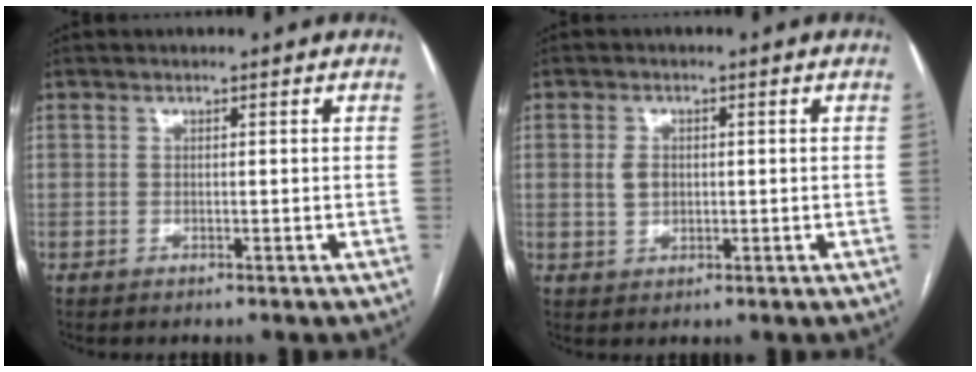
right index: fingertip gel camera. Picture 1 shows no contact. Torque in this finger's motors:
{"motor_torque": [0.20, 0.16, 0.07, 0.03]}